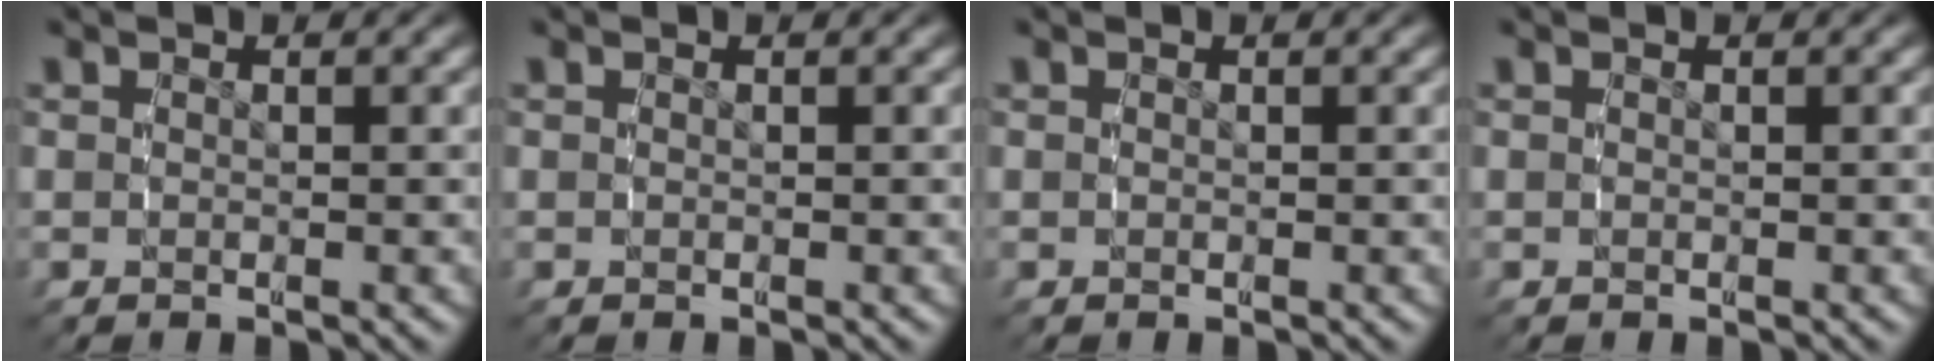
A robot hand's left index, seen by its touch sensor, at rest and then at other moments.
{"total": 0.0}
{"total": 0.0}
{"total": 0.0}